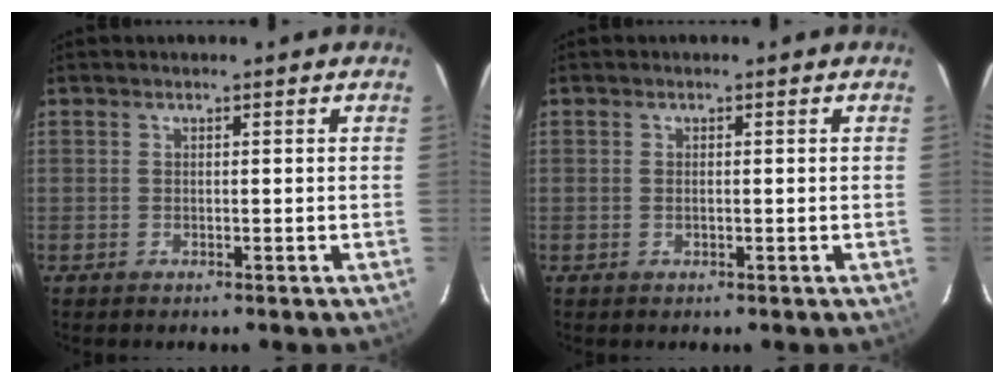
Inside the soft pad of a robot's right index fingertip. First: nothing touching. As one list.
[{"total": 0.7, "force": [-0.2, 0.3, 0.6], "torque": [-0.010, 0.001, -0.004]}]